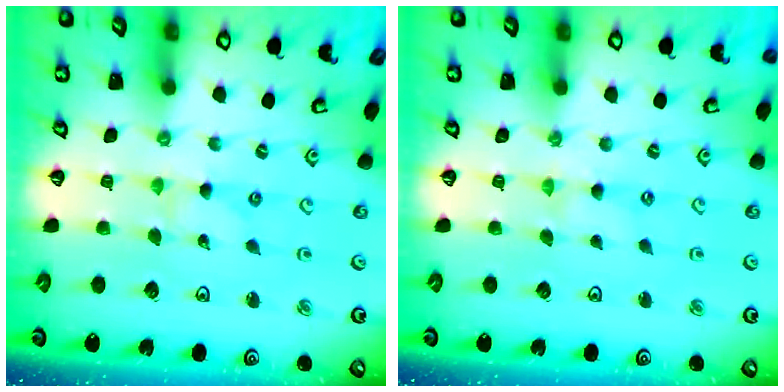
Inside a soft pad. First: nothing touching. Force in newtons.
{"total": 0.0}